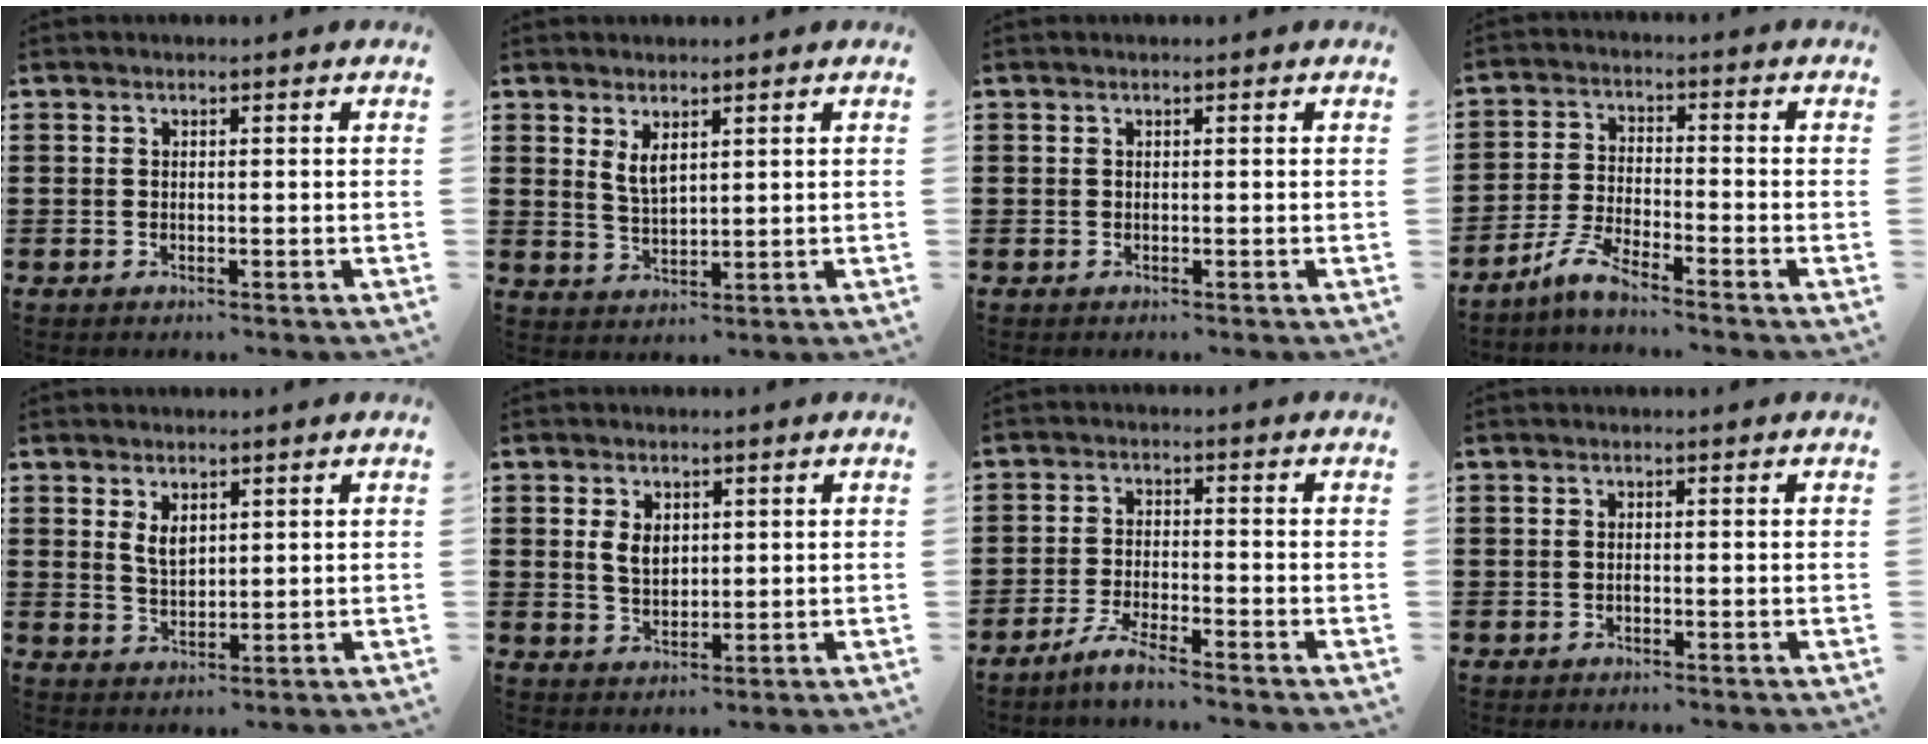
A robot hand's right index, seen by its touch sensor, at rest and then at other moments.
{"total": 3.1, "force": [1.8, 1.3, 2.2], "torque": [-0.047, 0.004, 0.033]}
{"total": 0.0}
{"total": 5.2, "force": [-4.5, 0.2, 2.6], "torque": [-0.073, -0.012, -0.092]}
{"total": 3.2, "force": [1.6, 1.8, 2.1], "torque": [-0.038, 0.002, 0.027]}
{"total": 3.9, "force": [0.9, 2.6, 2.8], "torque": [-0.061, 0.009, 0.016]}
{"total": 3.9, "force": [-3.5, -0.1, 1.7], "torque": [-0.044, -0.003, -0.071]}
{"total": 0.0}